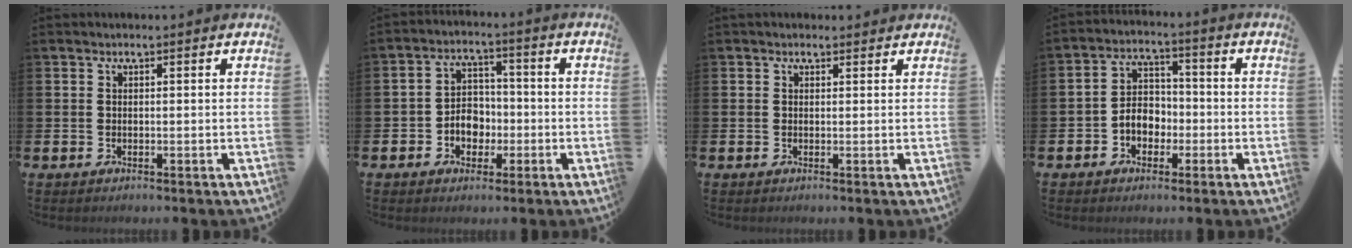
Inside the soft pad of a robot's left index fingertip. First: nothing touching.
{"total": 4.3, "force": [-1.3, 3.6, 1.9], "torque": [-0.036, 0.007, -0.033]}
{"total": 0.8, "force": [0.6, 0.5, 0.1], "torque": [0.017, -0.001, 0.006]}
{"total": 4.4, "force": [-1.5, 3.5, 2.1], "torque": [-0.046, 0.010, -0.034]}